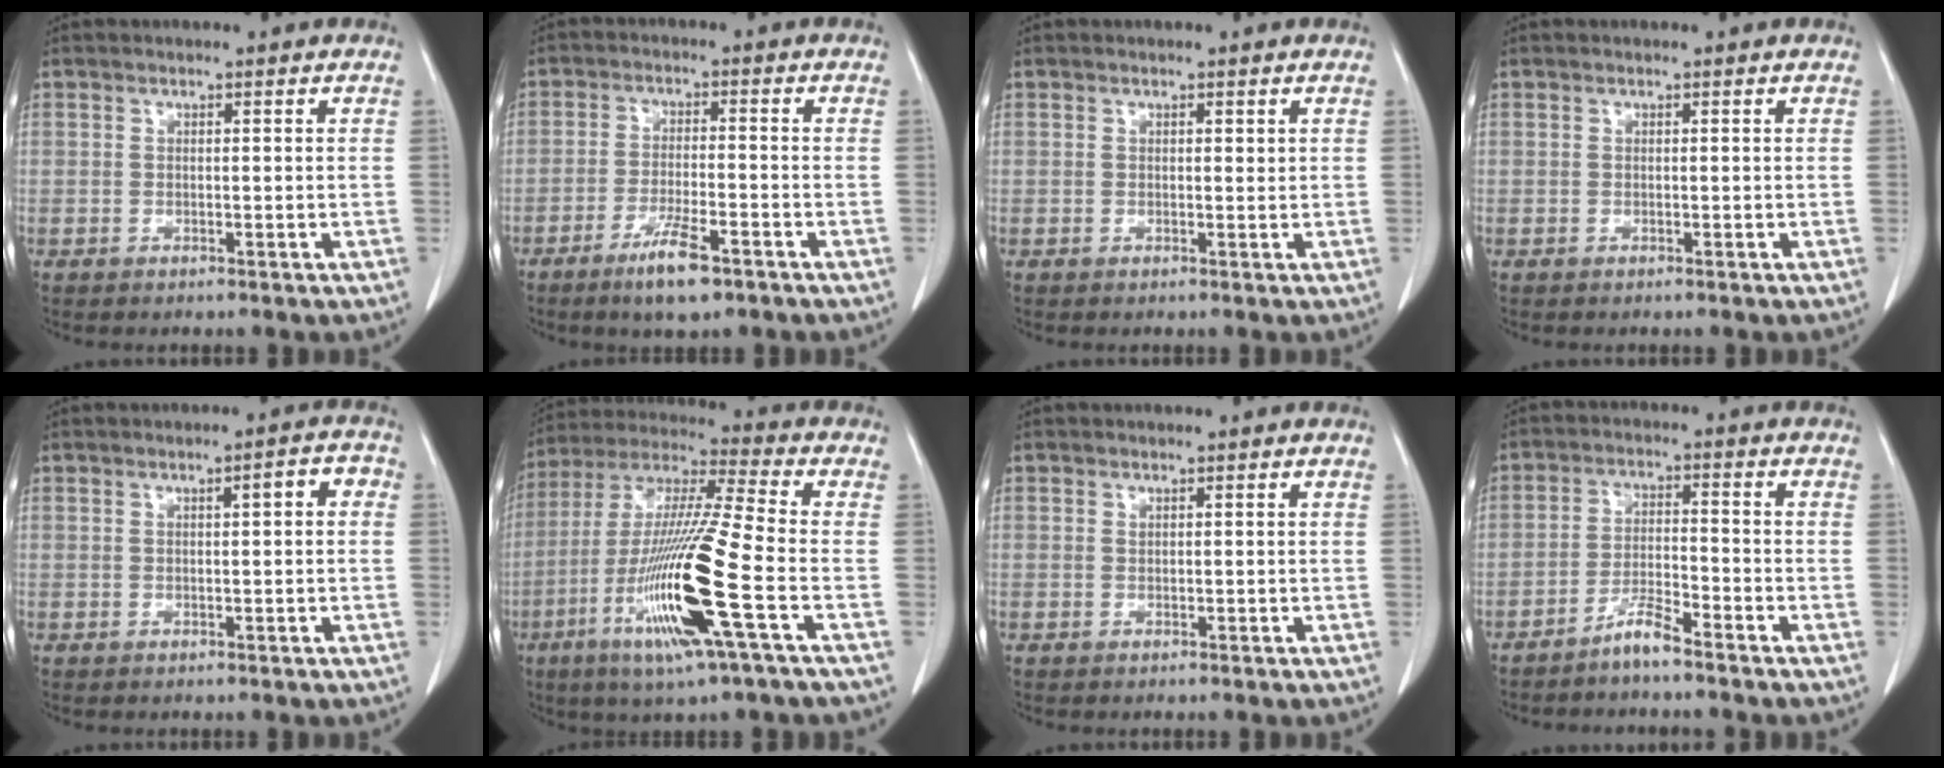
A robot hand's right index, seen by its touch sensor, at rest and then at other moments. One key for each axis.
{"total": 6.9, "fx": -4.4, "fy": 1.1, "fz": 5.2, "tx": -0.099, "ty": -0.010, "tz": -0.074}
{"total": 0.5, "fx": 0.3, "fy": 0.2, "fz": 0.4, "tx": -0.006, "ty": -0.002, "tz": 0.003}
{"total": 0.0}
{"total": 3.1, "fx": 0.5, "fy": 0.7, "fz": 3.0, "tx": -0.040, "ty": 0.014, "tz": 0.004}
{"total": 18.6, "fx": -6.4, "fy": -0.2, "fz": 17.5, "tx": -0.369, "ty": -0.027, "tz": -0.127}
{"total": 0.0}
{"total": 4.2, "fx": -3.5, "fy": 0.0, "fz": 2.2, "tx": -0.042, "ty": -0.004, "tz": -0.071}